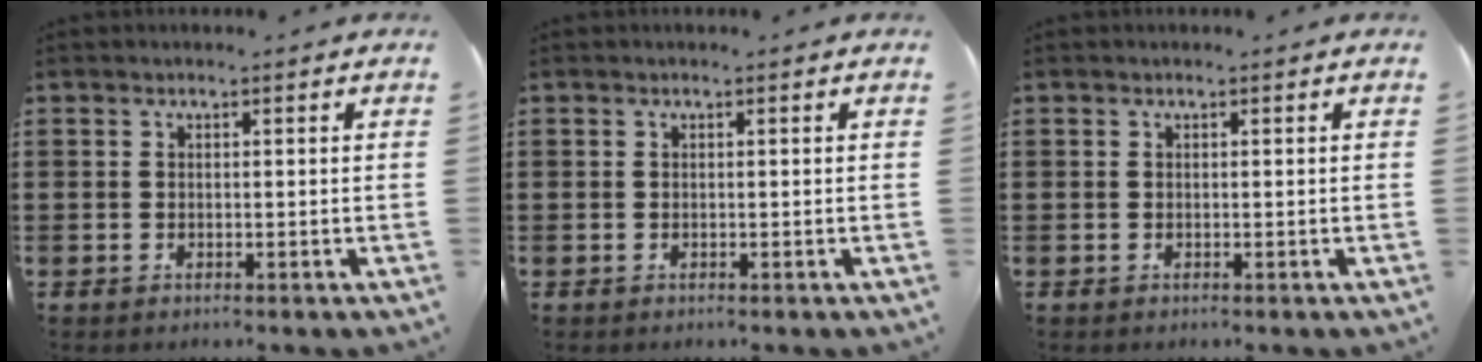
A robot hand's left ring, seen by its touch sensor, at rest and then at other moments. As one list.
[{"total": 0.0}, {"total": 0.0}]